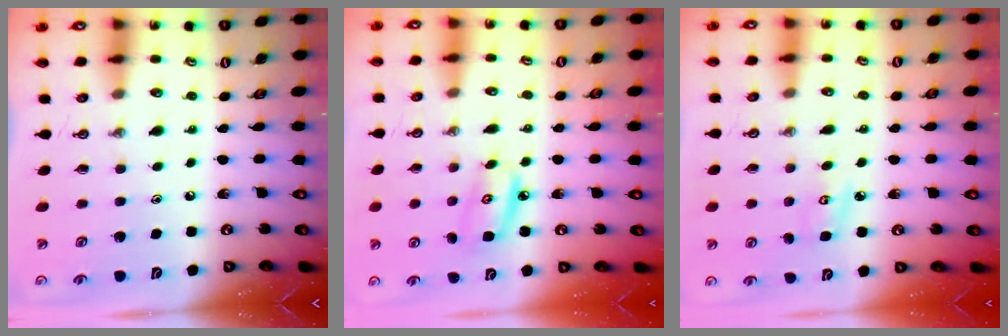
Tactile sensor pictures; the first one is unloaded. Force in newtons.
{"total": 6.0, "press": 6.0, "slide": 0.5}
{"total": 5.6, "press": 5.6, "slide": 0.5}